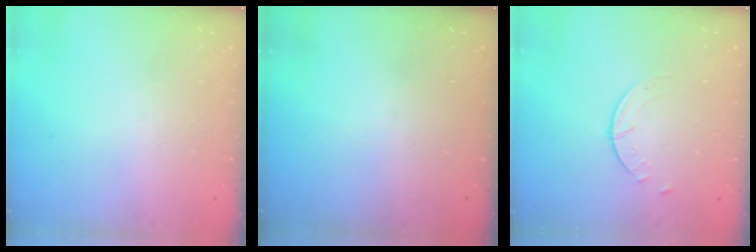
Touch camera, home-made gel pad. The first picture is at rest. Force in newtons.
{"total": 0.0}
{"total": 0.9, "press": 0.9, "slide": 0.2}